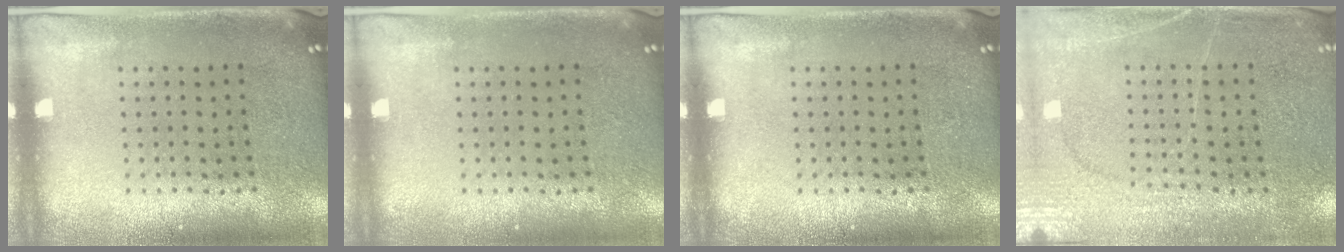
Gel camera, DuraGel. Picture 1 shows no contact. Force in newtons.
{"total": 0.0}
{"total": 0.0}
{"total": 2.8, "press": 2.7, "slide": 0.8}